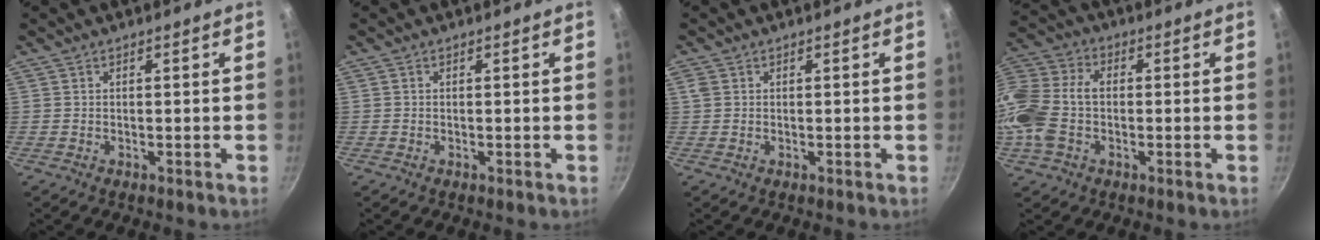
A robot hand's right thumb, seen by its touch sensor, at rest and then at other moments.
{"total": 0.0}
{"total": 1.4, "force": [0.5, 1.2, 0.7], "torque": [-0.015, 0.005, 0.011]}
{"total": 15.4, "force": [-1.4, 10.5, 11.1], "torque": [-0.274, 0.026, -0.029]}